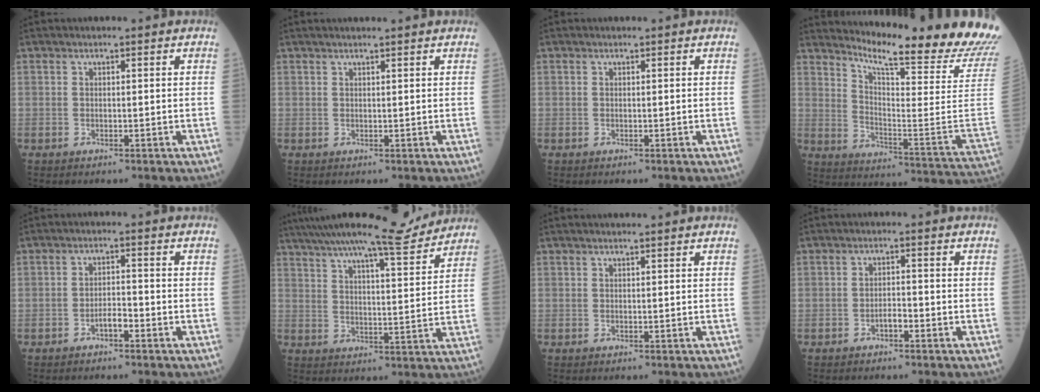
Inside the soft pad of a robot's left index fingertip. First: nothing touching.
{"total": 3.3, "force": [2.8, -0.4, 1.6], "torque": [-0.019, 0.018, 0.035]}
{"total": 0.0}
{"total": 23.9, "force": [21.8, -1.7, 9.8], "torque": [-0.172, -0.145, 0.278]}
{"total": 2.6, "force": [-2.0, 0.5, 1.5], "torque": [-0.025, -0.001, -0.035]}
{"total": 14.6, "force": [13.3, 0.4, 6.1], "torque": [-0.103, -0.004, 0.195]}
{"total": 2.5, "force": [2.1, -0.3, 1.3], "torque": [-0.014, 0.014, 0.027]}
{"total": 1.9, "force": [-1.6, 0.4, 1.1], "torque": [-0.016, -0.002, -0.026]}